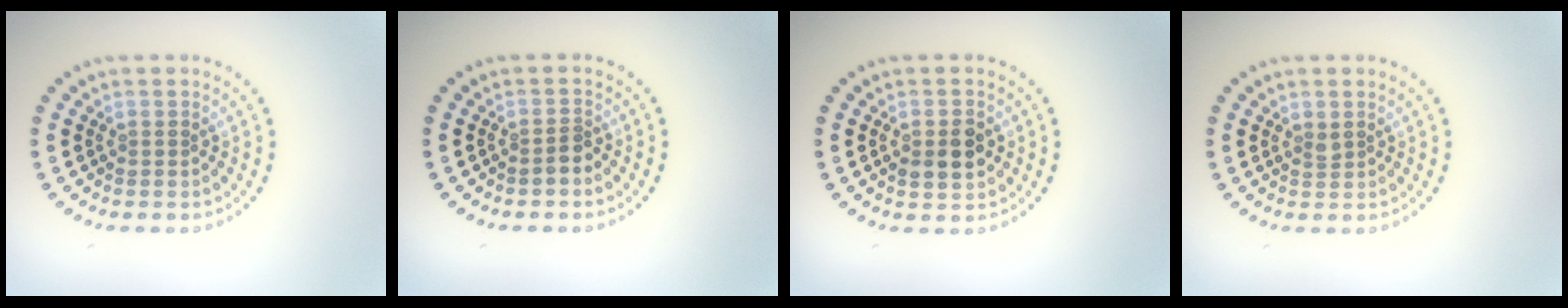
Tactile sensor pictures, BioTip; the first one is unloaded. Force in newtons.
{"total": 1.5, "press": 1.2, "slide": 0.9}
{"total": 2.8, "press": 2.8, "slide": 0.3}
{"total": 0.7, "press": 0.6, "slide": 0.5}